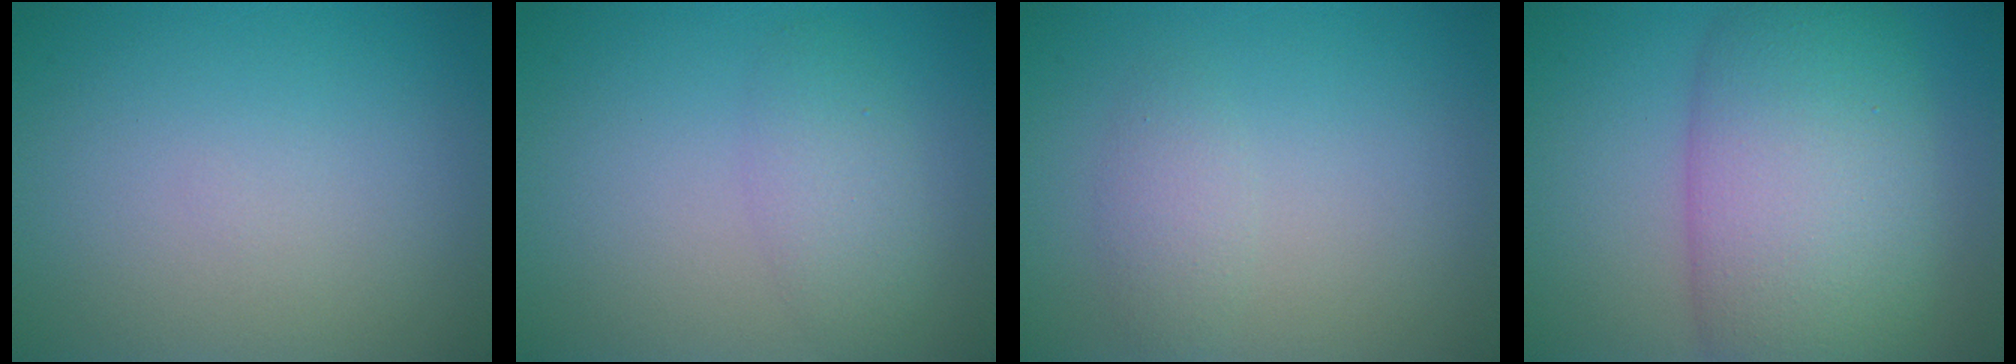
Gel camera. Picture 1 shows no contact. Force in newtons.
{"total": 2.5, "press": 2.5, "slide": 0.0}
{"total": 1.6, "press": 1.6, "slide": 0.1}
{"total": 11.2, "press": 11.2, "slide": 0.4}